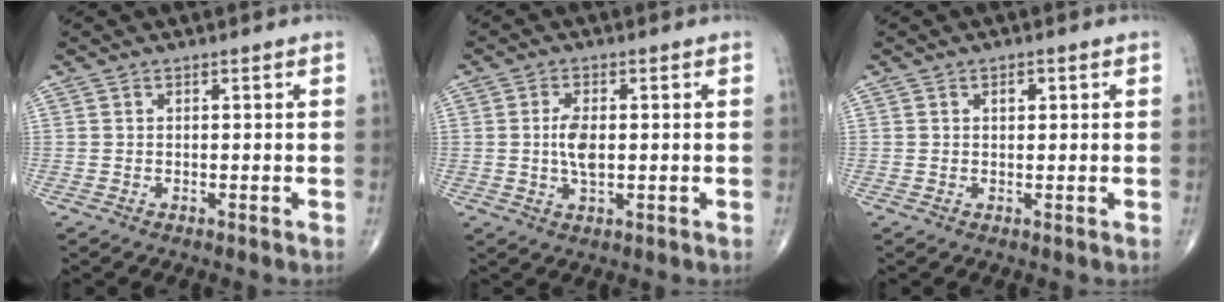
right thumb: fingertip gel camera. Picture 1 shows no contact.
{"total": 4.7, "force": [0.1, 2.2, 4.1], "torque": [-0.081, -0.003, 0.001]}
{"total": 1.4, "force": [0.5, 0.9, 1.0], "torque": [-0.007, 0.000, 0.006]}